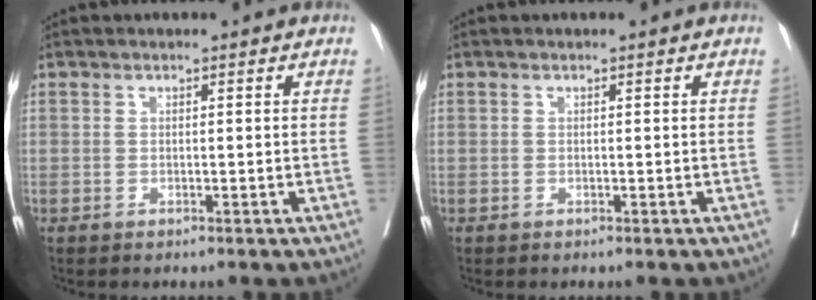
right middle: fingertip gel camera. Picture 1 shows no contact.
{"total": 0.0}